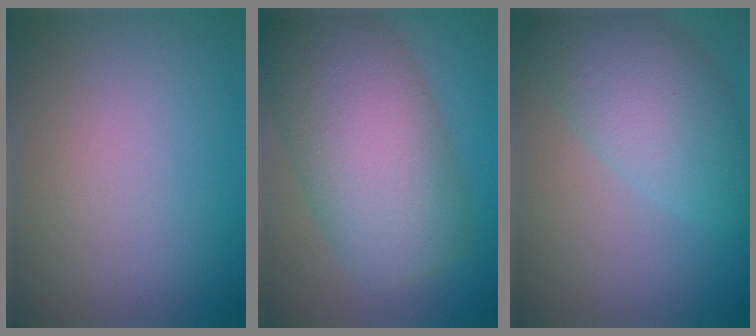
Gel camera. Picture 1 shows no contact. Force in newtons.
{"total": 10.3, "press": 10.3, "slide": 0.3}
{"total": 6.5, "press": 6.5, "slide": 0.2}